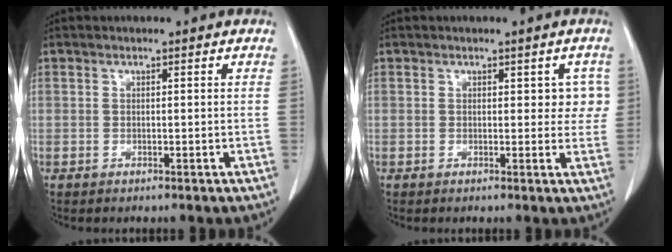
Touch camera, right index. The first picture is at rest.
{"total": 3.1, "force": [0.9, 2.1, 2.2], "torque": [-0.008, 0.009, 0.008]}